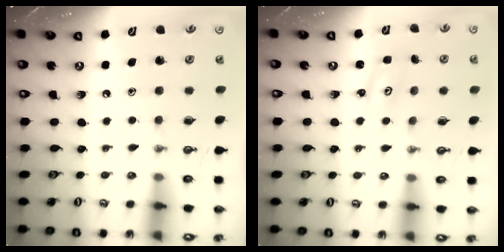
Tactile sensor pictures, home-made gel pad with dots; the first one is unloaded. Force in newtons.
{"total": 1.8, "press": 1.8, "slide": 0.3}